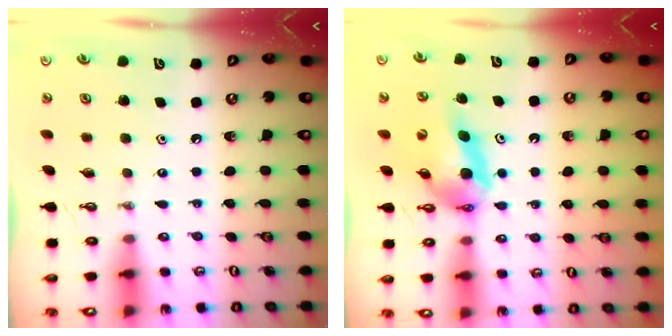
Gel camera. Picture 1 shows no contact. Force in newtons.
{"total": 9.8, "press": 9.7, "slide": 1.4}